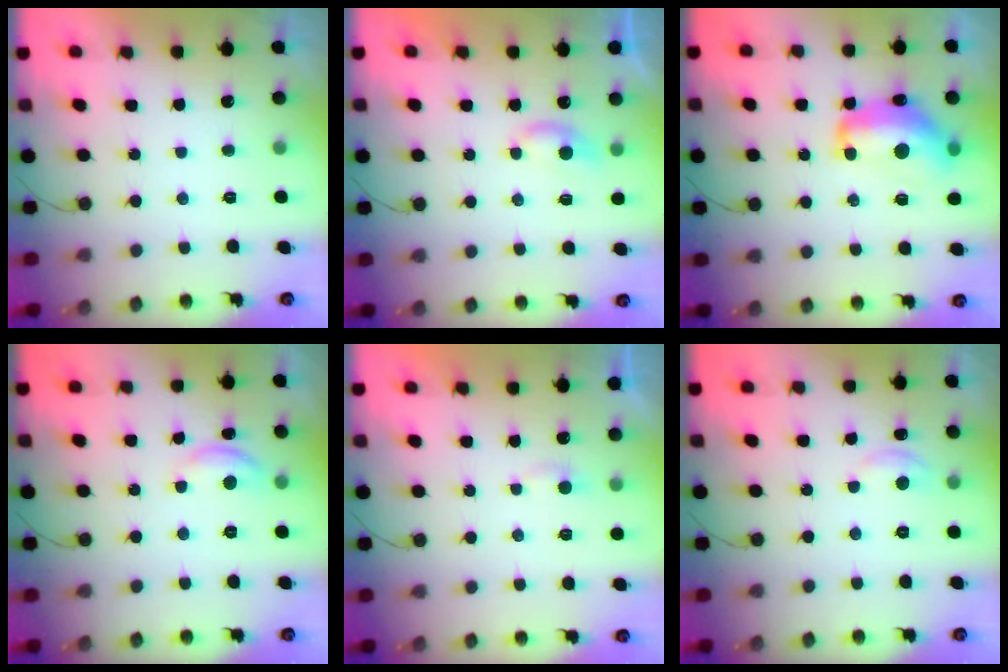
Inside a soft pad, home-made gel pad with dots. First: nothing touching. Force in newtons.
{"total": 5.0, "press": 4.9, "slide": 0.6}
{"total": 14.3, "press": 14.2, "slide": 1.3}
{"total": 6.3, "press": 6.3, "slide": 0.4}
{"total": 2.8, "press": 2.8, "slide": 0.3}
{"total": 3.8, "press": 3.8, "slide": 0.4}